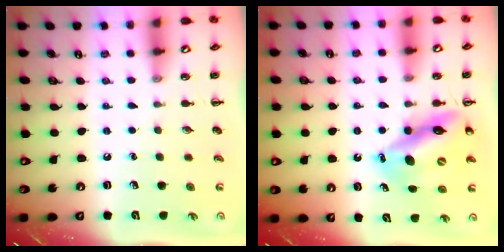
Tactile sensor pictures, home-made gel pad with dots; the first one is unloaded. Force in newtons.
{"total": 14.2, "press": 13.6, "slide": 4.3}